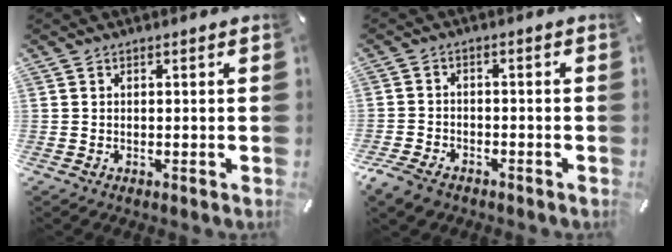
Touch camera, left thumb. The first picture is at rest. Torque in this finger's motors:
{"motor_torque": [0.17, 1.07, 0.39, 0.32, 0.04]}